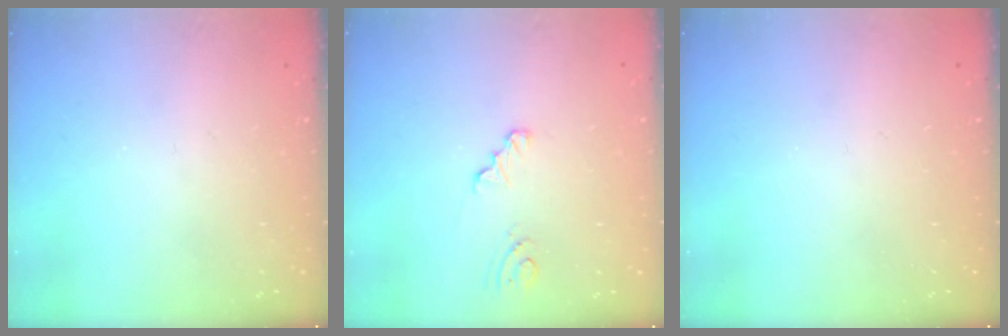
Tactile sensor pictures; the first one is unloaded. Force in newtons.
{"total": 2.4, "press": 2.3, "slide": 0.3}
{"total": 0.0}